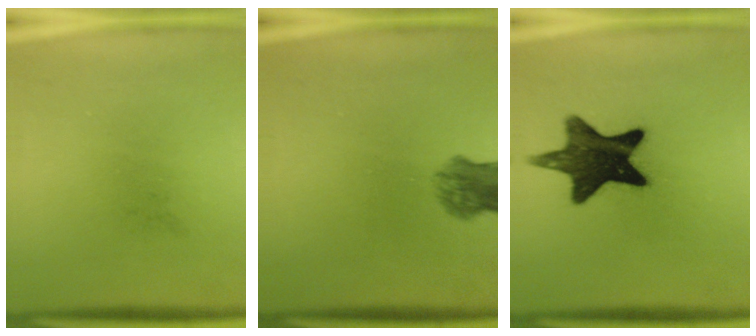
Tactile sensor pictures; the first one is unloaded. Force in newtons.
{"total": 5.1}
{"total": 15.3}